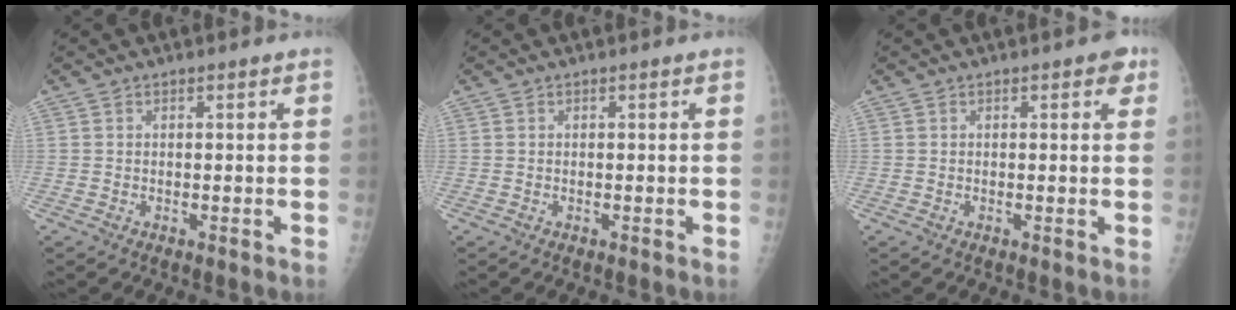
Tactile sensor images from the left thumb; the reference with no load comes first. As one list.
[{"total": 0.0}, {"total": 2.3, "force": [1.1, 1.2, 1.7], "torque": [-0.006, 0.001, 0.007]}]